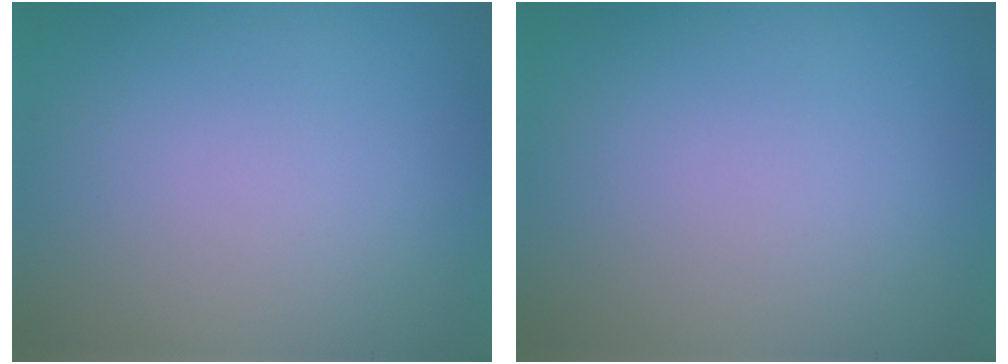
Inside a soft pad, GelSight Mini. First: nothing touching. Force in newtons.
{"total": 0.0}